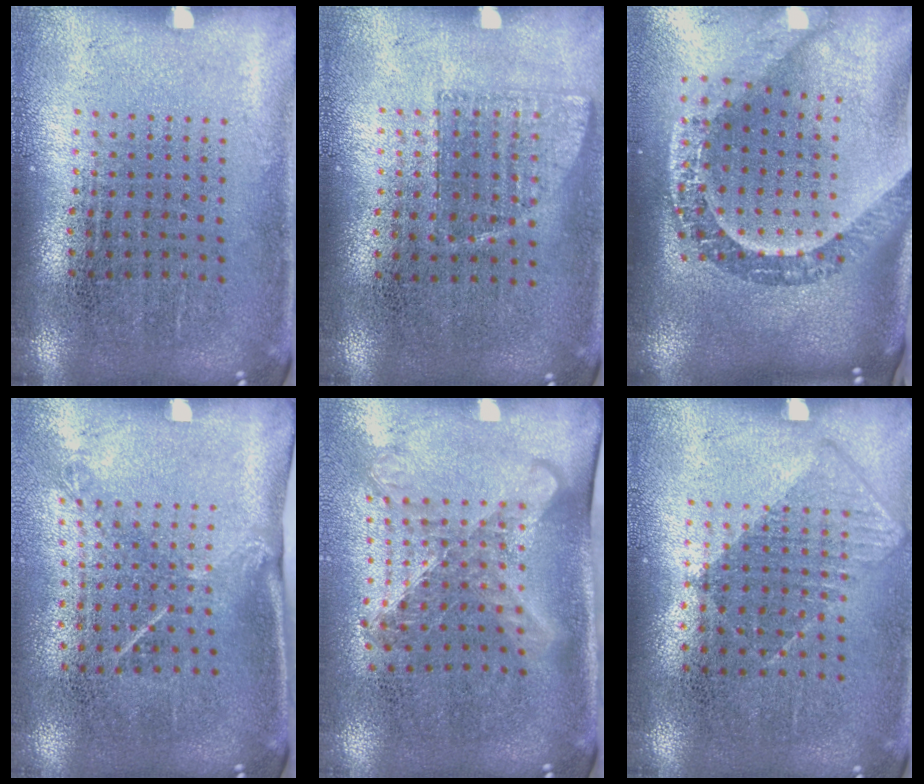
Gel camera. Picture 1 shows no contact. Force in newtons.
{"total": 0.7, "press": 0.7, "slide": 0.2}
{"total": 3.3, "press": 2.4, "slide": 2.3}
{"total": 1.5, "press": 1.0, "slide": 1.1}
{"total": 1.6, "press": 1.2, "slide": 1.0}
{"total": 0.6, "press": 0.4, "slide": 0.4}